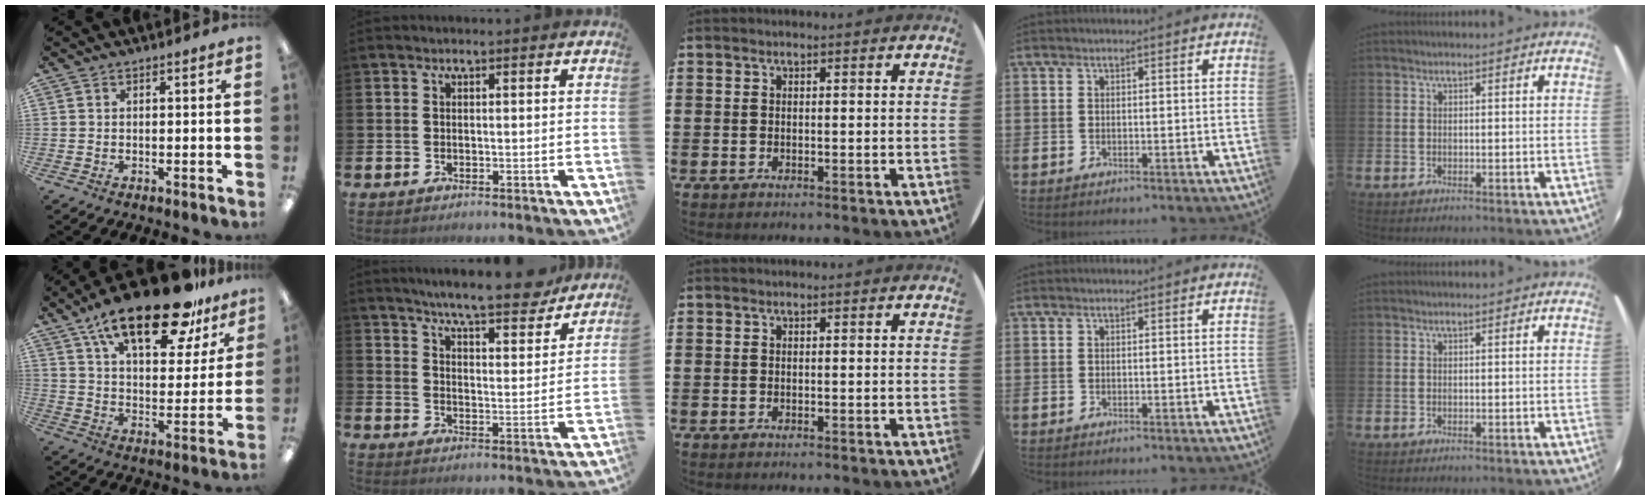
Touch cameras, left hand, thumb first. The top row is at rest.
{"thumb": {"total": 23.0, "force": [15.5, 8.6, 14.6], "torque": [-0.233, -0.086, 0.262]}, "index": {"total": 8.0, "force": [7.6, 0.5, 2.6], "torque": [-0.050, -0.051, 0.128]}}